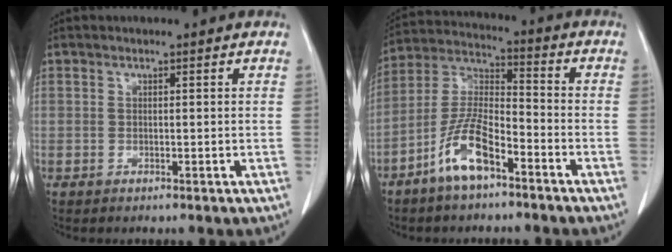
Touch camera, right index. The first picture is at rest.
{"total": 10.4, "force": [-6.1, 2.9, 7.9], "torque": [-0.171, 0.002, -0.120]}